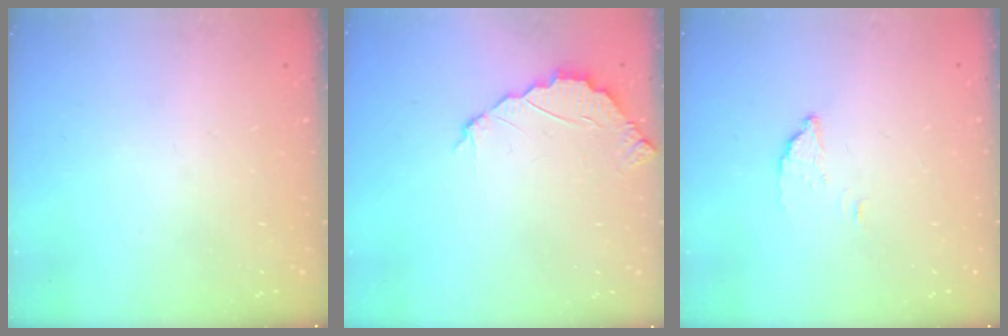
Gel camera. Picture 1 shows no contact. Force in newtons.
{"total": 2.2, "press": 2.2, "slide": 0.2}
{"total": 2.3, "press": 2.3, "slide": 0.1}